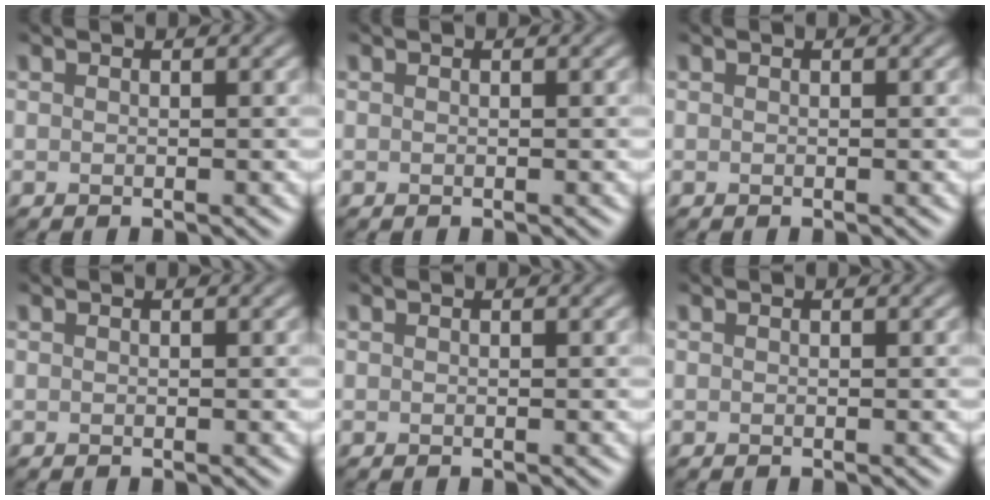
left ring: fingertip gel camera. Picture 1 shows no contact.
{"total": 0.0}
{"total": 0.0}
{"total": 0.0}
{"total": 0.0}
{"total": 0.0}